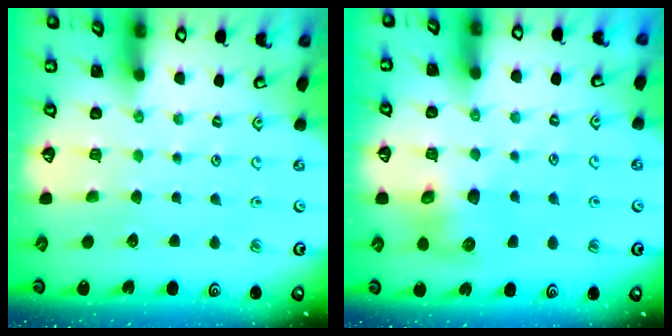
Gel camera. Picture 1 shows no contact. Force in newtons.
{"total": 7.7, "press": 7.6, "slide": 1.0}